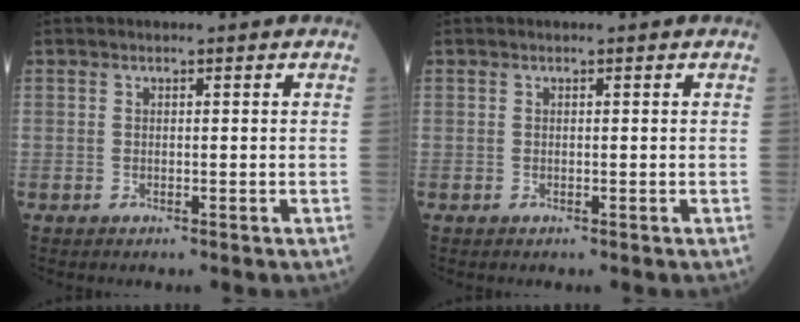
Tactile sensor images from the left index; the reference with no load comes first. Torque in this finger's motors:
{"motor_torque": [0.00, 0.00, 0.00, 0.00]}